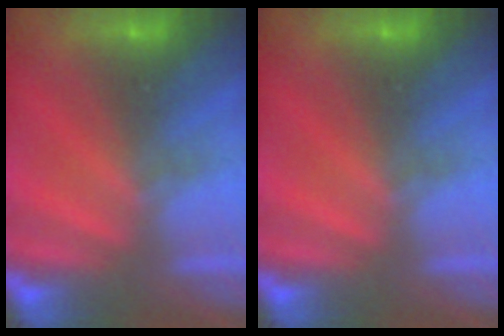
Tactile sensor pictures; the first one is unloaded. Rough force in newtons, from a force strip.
{"total": 0.0}